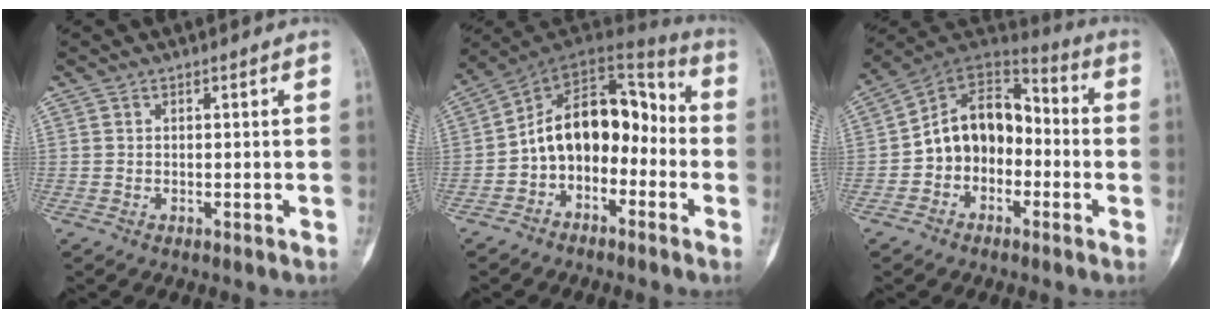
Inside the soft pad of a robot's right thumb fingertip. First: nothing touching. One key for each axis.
{"total": 14.7, "fx": -3.0, "fy": 10.2, "fz": 10.2, "tx": -0.126, "ty": 0.082, "tz": -0.063}
{"total": 13.8, "fx": -2.1, "fy": 10.3, "fz": 8.9, "tx": -0.110, "ty": 0.057, "tz": -0.049}